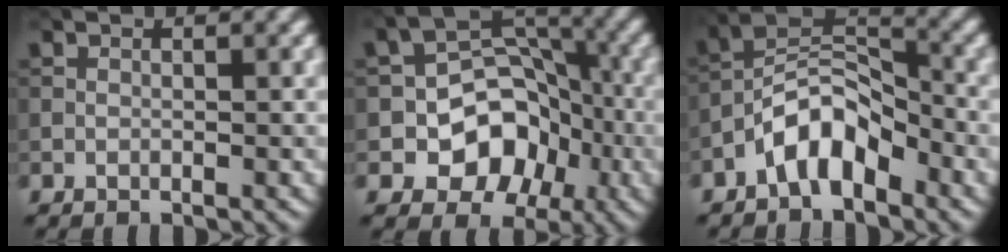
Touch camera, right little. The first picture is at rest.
{"total": 7.5, "force": [-2.3, 5.8, 4.1], "torque": [-0.049, 0.004, -0.045]}
{"total": 5.5, "force": [-3.3, 2.6, 3.6], "torque": [-0.062, 0.018, -0.069]}